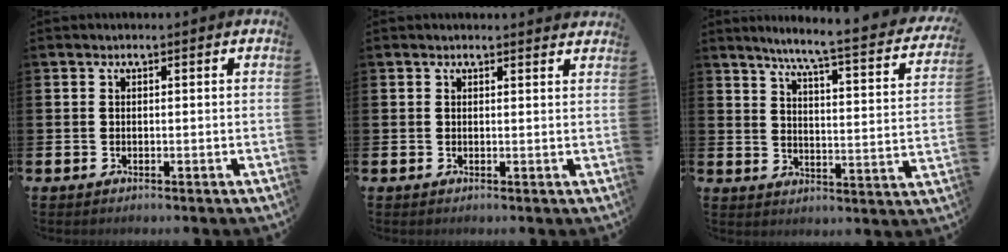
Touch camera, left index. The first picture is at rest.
{"total": 0.9, "force": [0.9, 0.0, 0.1], "torque": [0.005, -0.004, 0.015]}
{"total": 6.3, "force": [5.4, -0.1, 3.1], "torque": [-0.067, -0.052, 0.081]}